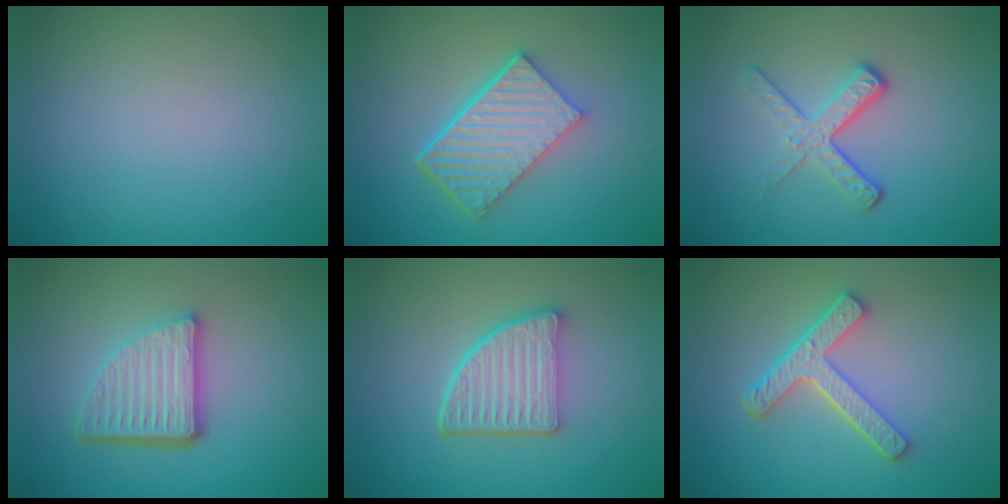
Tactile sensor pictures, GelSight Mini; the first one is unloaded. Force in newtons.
{"total": 6.7, "press": 4.5, "slide": 5.0}
{"total": 3.6, "press": 2.2, "slide": 2.8}
{"total": 5.6, "press": 3.7, "slide": 4.1}
{"total": 5.0, "press": 3.7, "slide": 3.4}
{"total": 4.3, "press": 3.3, "slide": 2.7}